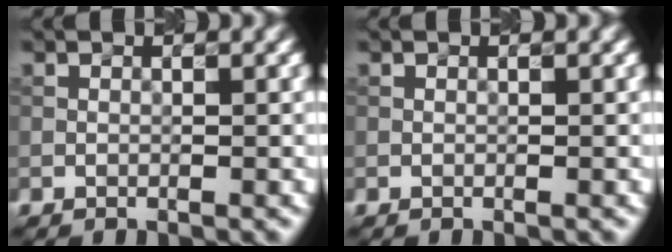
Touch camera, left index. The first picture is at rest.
{"total": 0.0}